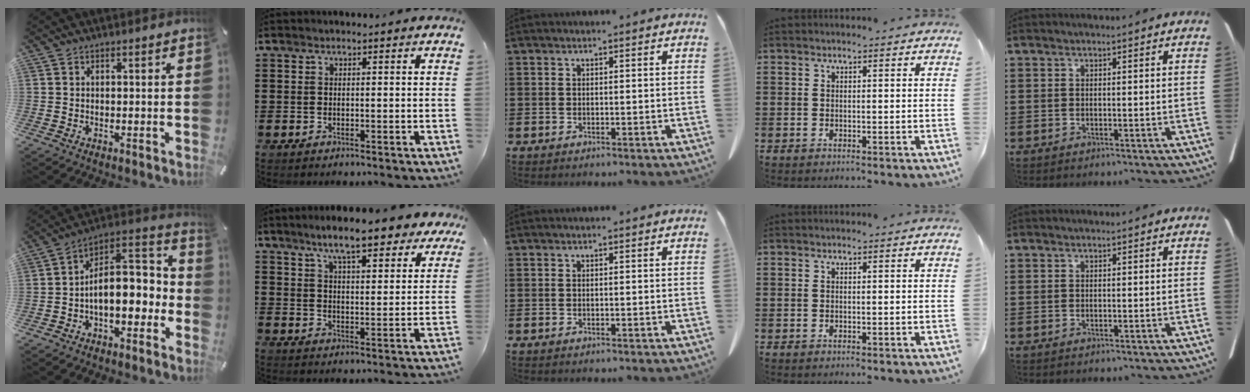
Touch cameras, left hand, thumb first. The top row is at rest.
{"thumb": {"total": 12.2, "force": [-1.3, 7.7, 9.3], "torque": [-0.133, -0.010, -0.023]}, "index": {"total": 8.6, "force": [7.0, 1.4, 4.7], "torque": [-0.095, -0.018, 0.123]}}